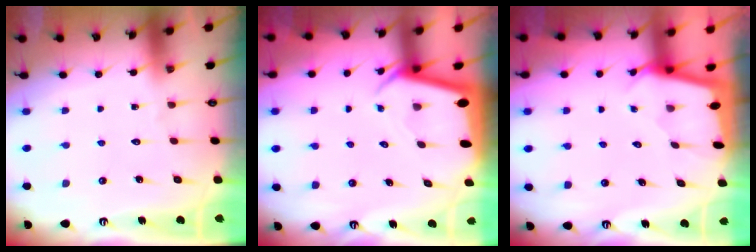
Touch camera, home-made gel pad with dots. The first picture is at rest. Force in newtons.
{"total": 2.3, "press": 2.3, "slide": 0.2}
{"total": 1.6, "press": 1.6, "slide": 0.2}